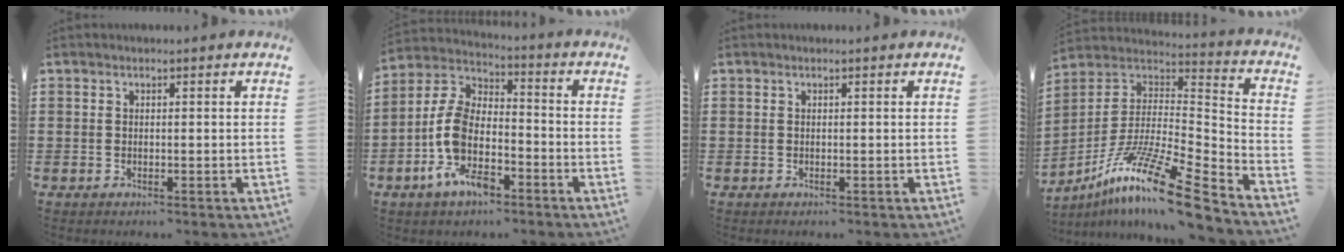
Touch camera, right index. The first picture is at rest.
{"total": 10.7, "force": [-4.3, 5.8, 8.0], "torque": [-0.198, -0.010, -0.089]}
{"total": 0.0}
{"total": 15.5, "force": [-10.8, 1.7, 10.9], "torque": [-0.198, 0.024, -0.200]}